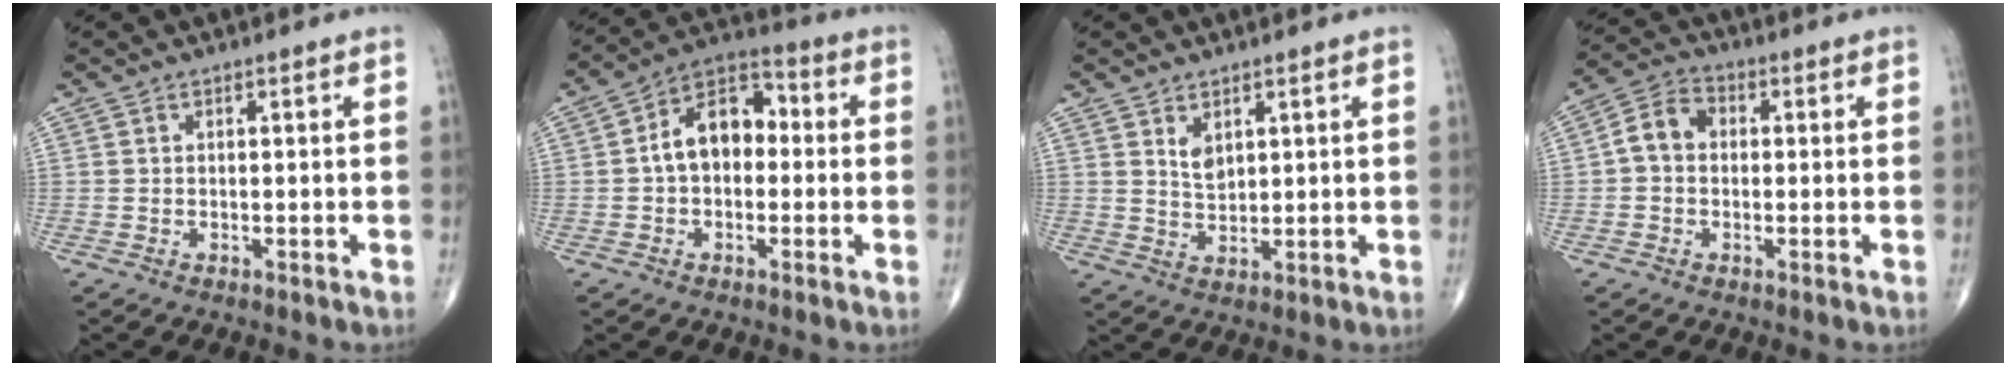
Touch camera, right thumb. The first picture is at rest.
{"total": 11.0, "force": [0.1, 7.3, 8.2], "torque": [-0.114, 0.037, -0.013]}
{"total": 3.2, "force": [1.7, 1.8, 2.1], "torque": [-0.030, -0.016, 0.038]}
{"total": 6.0, "force": [0.1, 4.6, 3.9], "torque": [-0.061, 0.022, -0.010]}